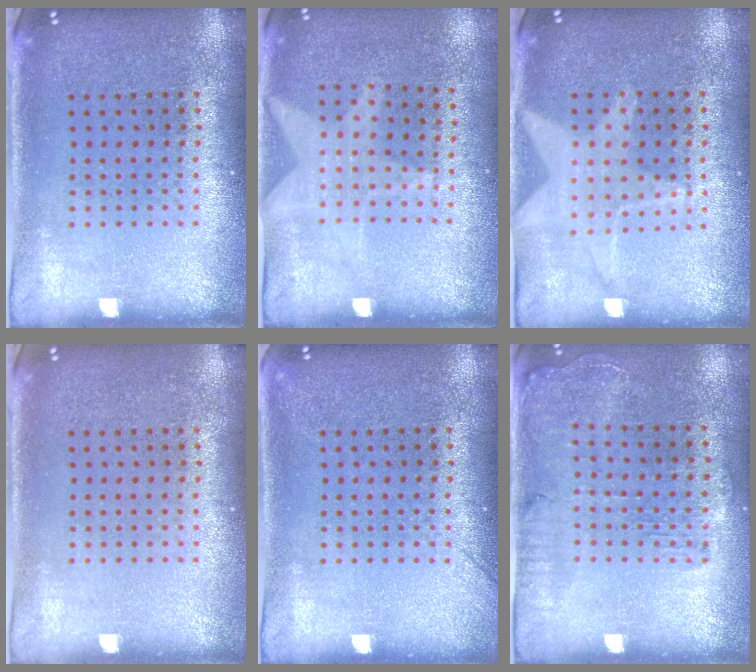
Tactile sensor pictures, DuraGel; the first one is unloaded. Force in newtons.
{"total": 1.2, "press": 0.9, "slide": 0.8}
{"total": 1.0, "press": 1.0, "slide": 0.1}
{"total": 0.0}
{"total": 1.1, "press": 1.1, "slide": 0.3}
{"total": 1.6, "press": 1.5, "slide": 0.5}